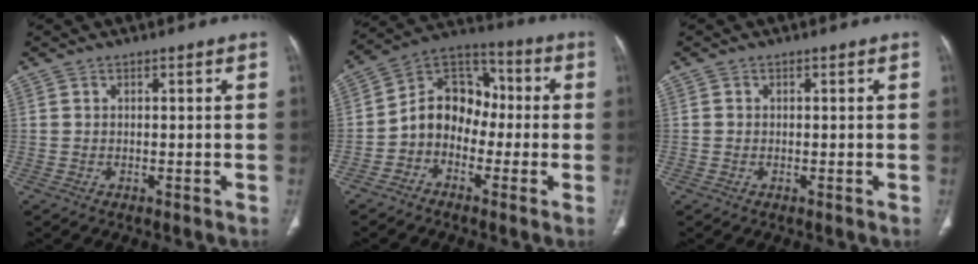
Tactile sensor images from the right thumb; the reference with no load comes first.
{"total": 11.0, "force": [-2.2, 8.8, 6.2], "torque": [-0.073, 0.051, -0.056]}
{"total": 0.5, "force": [-0.1, 0.5, 0.1], "torque": [0.000, 0.004, -0.002]}